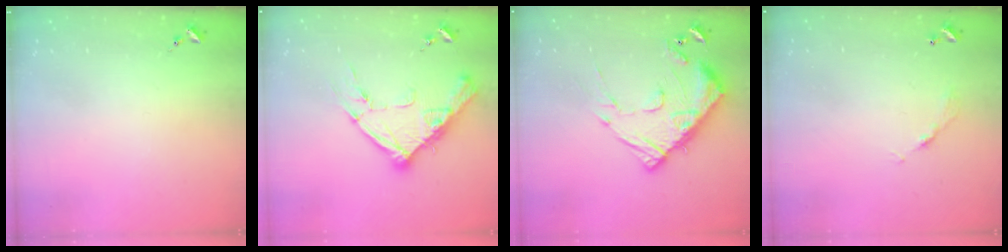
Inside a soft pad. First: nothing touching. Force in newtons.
{"total": 16.4, "press": 16.3, "slide": 1.4}
{"total": 16.6, "press": 16.6, "slide": 1.4}
{"total": 4.4, "press": 4.3, "slide": 0.2}